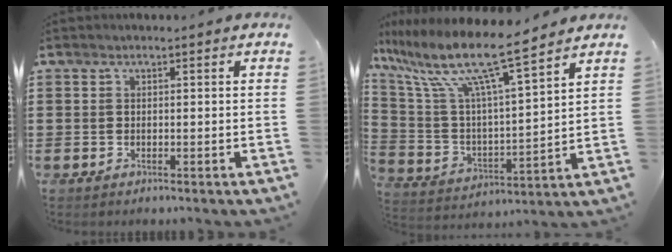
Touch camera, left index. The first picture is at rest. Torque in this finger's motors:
{"motor_torque": [2.14, 0.00, 1.05, 0.21]}